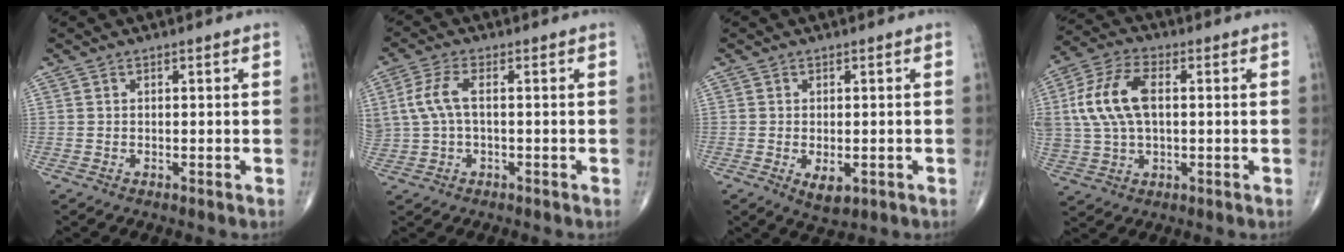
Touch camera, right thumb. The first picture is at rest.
{"total": 6.1, "force": [0.8, 2.9, 5.3], "torque": [-0.137, 0.016, 0.016]}
{"total": 4.0, "force": [-1.1, 2.1, 3.1], "torque": [-0.048, -0.008, -0.011]}
{"total": 13.2, "force": [1.8, 7.5, 10.7], "torque": [-0.226, 0.017, 0.033]}